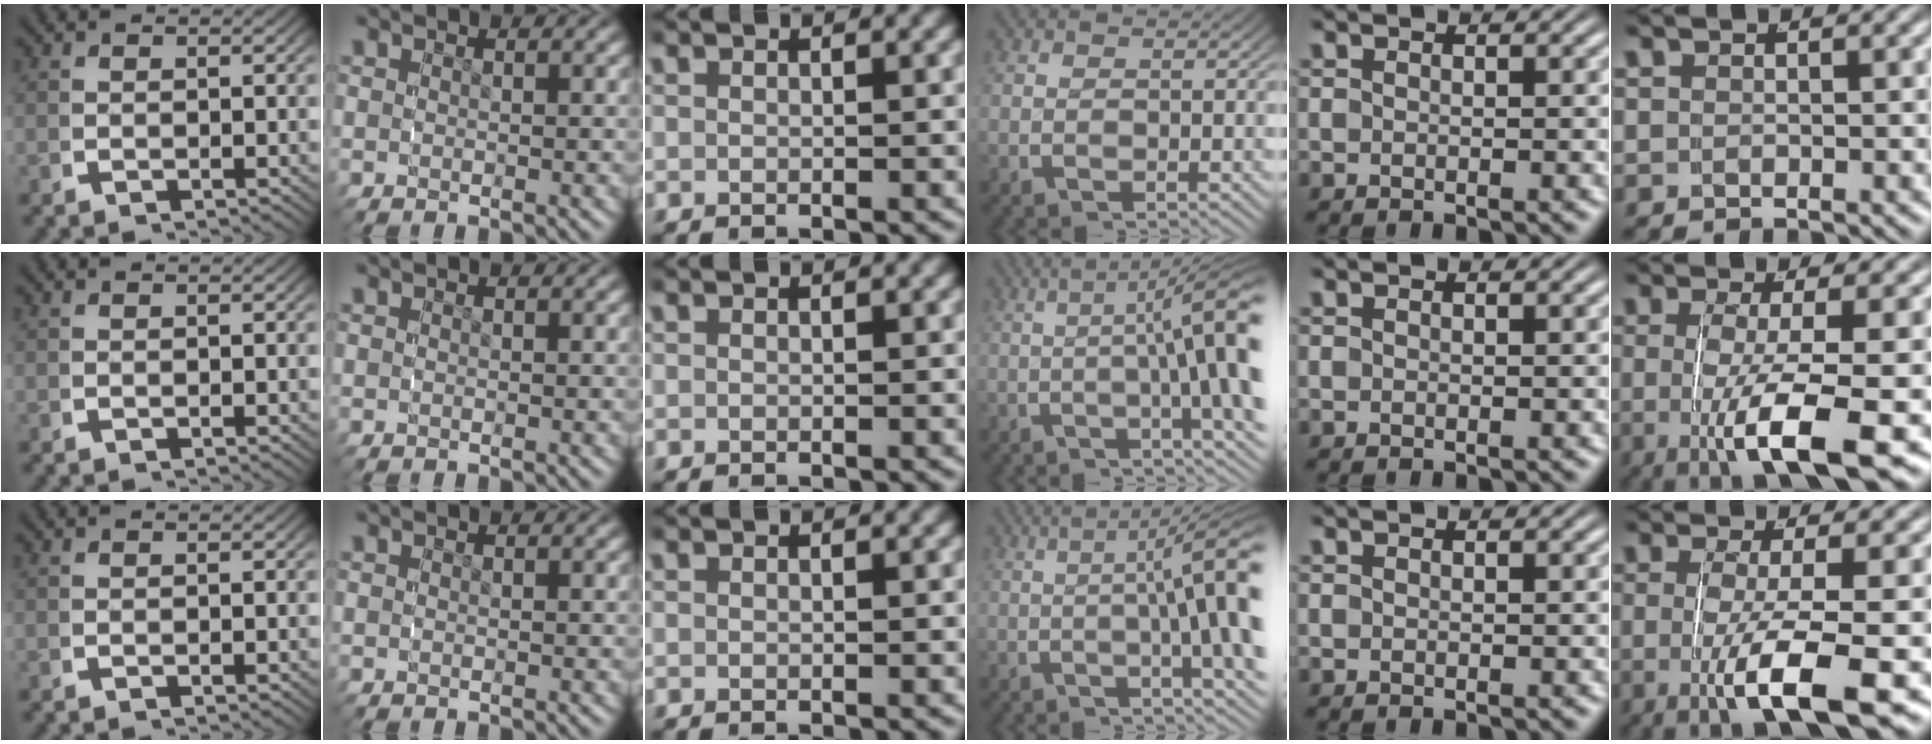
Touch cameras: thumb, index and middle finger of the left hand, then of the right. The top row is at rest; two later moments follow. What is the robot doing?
{"motion": "grasp_and_lifting", "object": "dispenser bottle"}